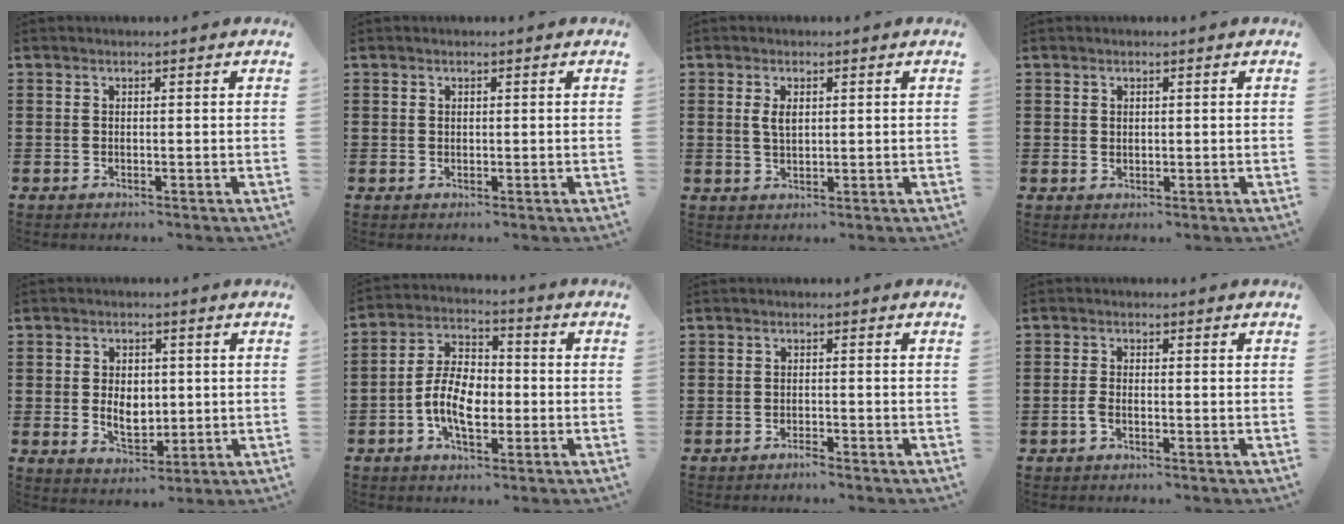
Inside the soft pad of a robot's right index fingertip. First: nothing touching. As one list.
[{"total": 0.5, "force": [0.2, 0.5, 0.1], "torque": [-0.003, 0.003, 0.005]}, {"total": 2.6, "force": [0.7, 1.2, 2.2], "torque": [-0.048, 0.006, 0.011]}, {"total": 0.9, "force": [0.6, 0.6, 0.2], "torque": [-0.004, 0.003, 0.011]}, {"total": 5.3, "force": [0.1, 3.6, 3.8], "torque": [-0.063, 0.005, -0.004]}, {"total": 8.1, "force": [-2.1, 4.6, 6.4], "torque": [-0.146, 0.006, -0.046]}, {"total": 1.0, "force": [-1.0, 0.1, 0.4], "torque": [-0.012, -0.004, -0.017]}, {"total": 1.8, "force": [-0.9, 0.7, 1.5], "torque": [-0.037, -0.002, -0.018]}]